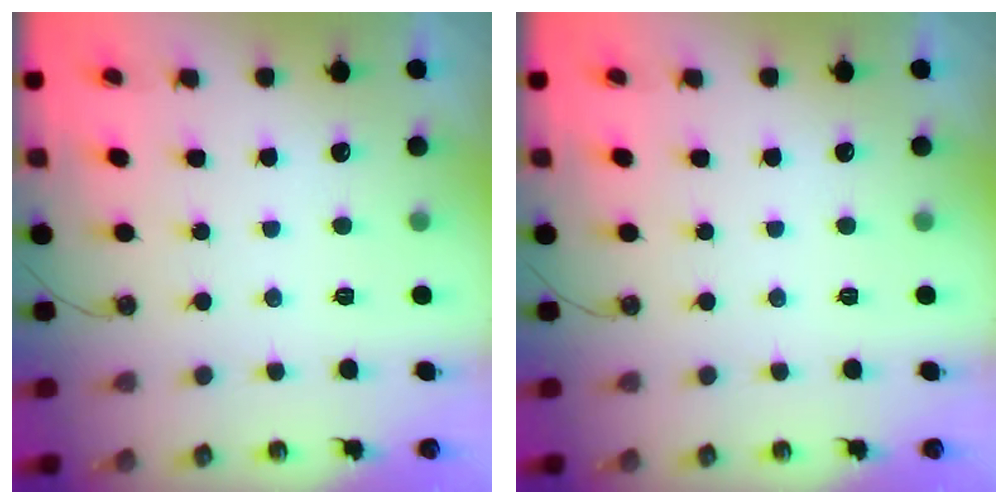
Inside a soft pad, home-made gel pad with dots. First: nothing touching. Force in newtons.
{"total": 0.0}